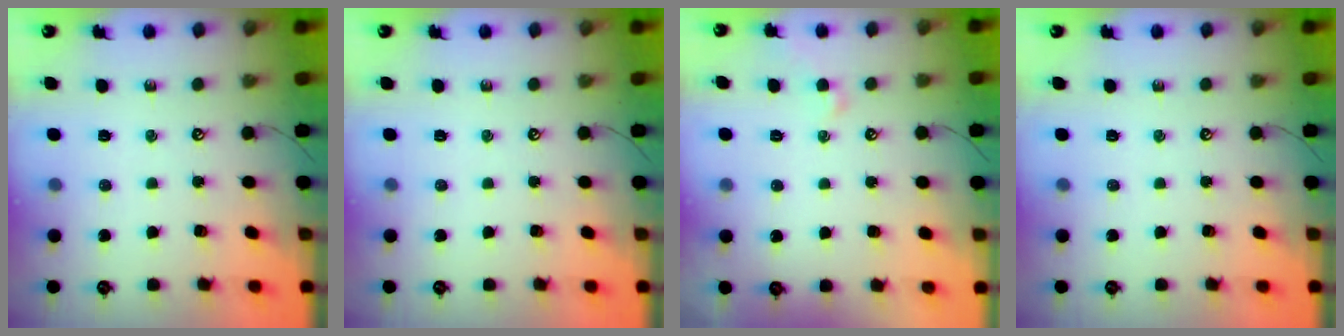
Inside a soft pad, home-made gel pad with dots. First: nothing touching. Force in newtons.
{"total": 0.0}
{"total": 0.5, "press": 0.1, "slide": 0.5}
{"total": 0.0}